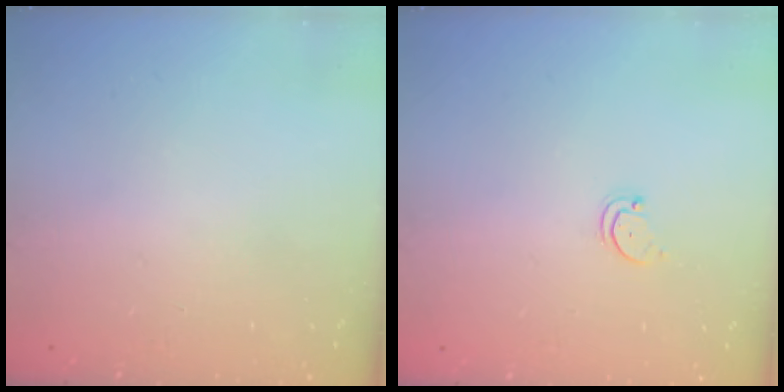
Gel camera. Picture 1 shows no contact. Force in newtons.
{"total": 1.6, "press": 1.6, "slide": 0.4}